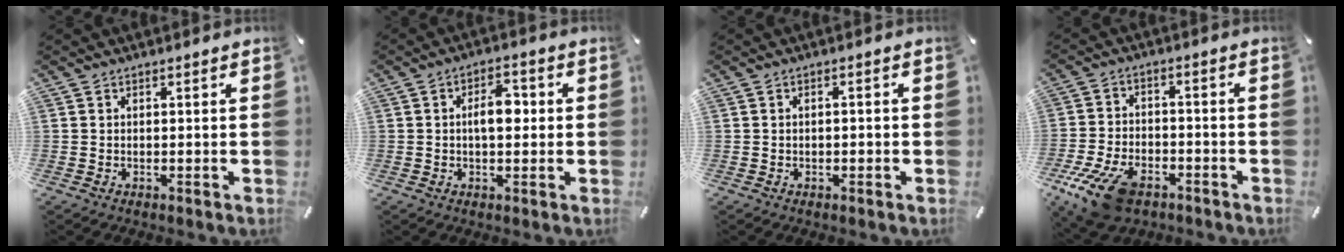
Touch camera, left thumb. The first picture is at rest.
{"total": 6.3, "force": [0.2, 3.4, 5.3], "torque": [-0.078, 0.004, -0.004]}
{"total": 1.4, "force": [-0.7, 0.8, 0.8], "torque": [-0.016, 0.004, -0.014]}
{"total": 13.2, "force": [-7.7, 7.2, 7.9], "torque": [-0.159, 0.036, -0.136]}